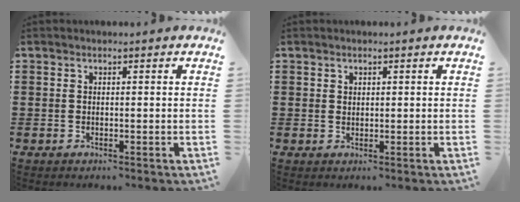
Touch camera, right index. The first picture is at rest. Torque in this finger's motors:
{"motor_torque": [-0.47, 0.62, 0.00, -0.01]}